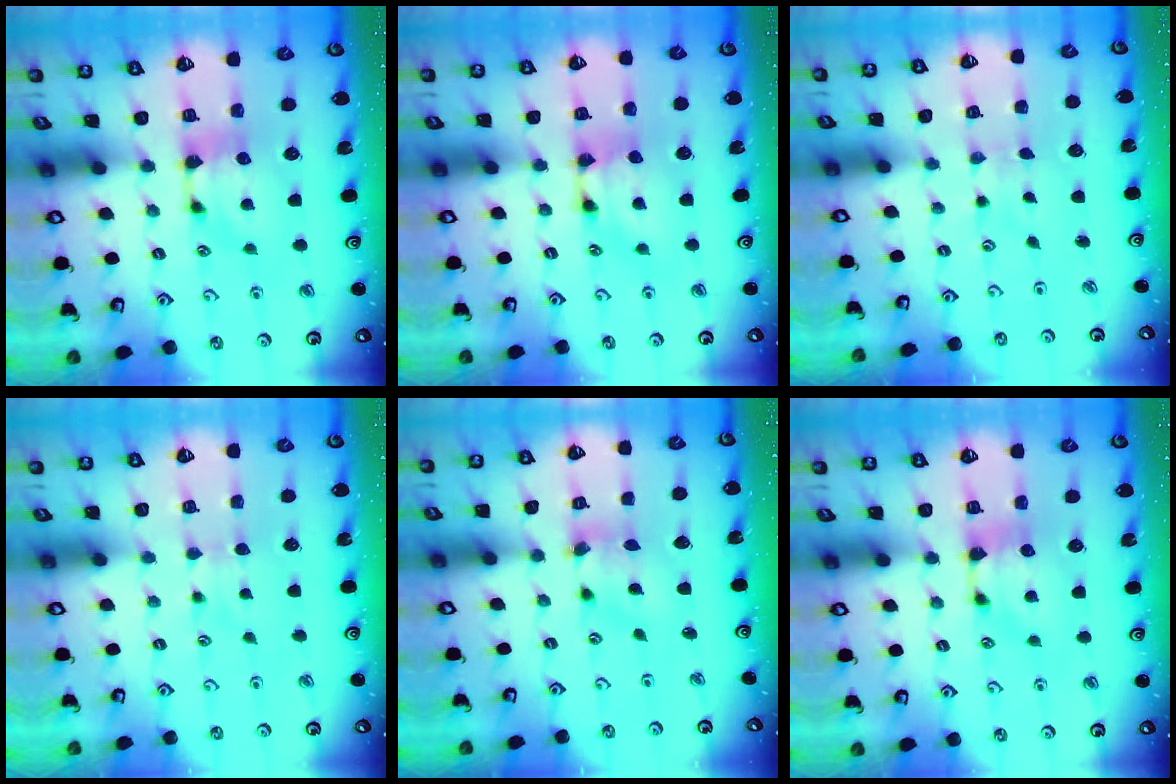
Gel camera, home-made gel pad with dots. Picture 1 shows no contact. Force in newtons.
{"total": 1.7, "press": 1.7, "slide": 0.2}
{"total": 3.6, "press": 3.6, "slide": 0.1}
{"total": 2.3, "press": 2.2, "slide": 0.3}
{"total": 2.5, "press": 2.1, "slide": 1.3}
{"total": 0.0}